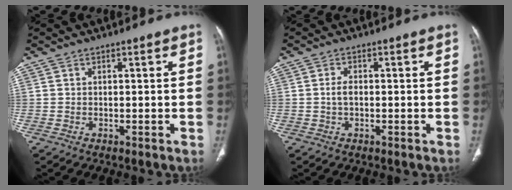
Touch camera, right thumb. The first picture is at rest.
{"total": 2.0, "force": [-0.2, 1.2, 1.6], "torque": [-0.034, 0.005, -0.006]}